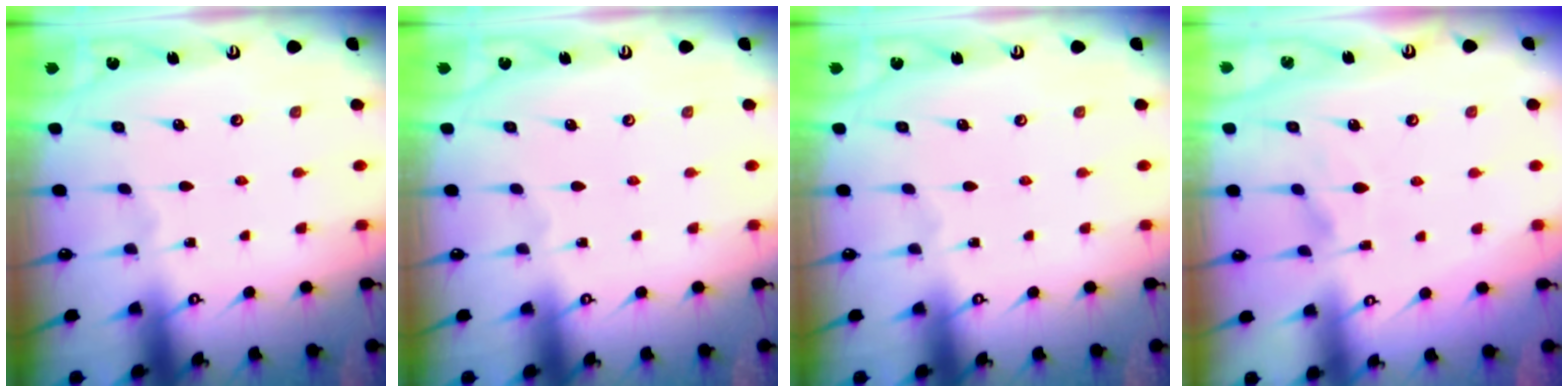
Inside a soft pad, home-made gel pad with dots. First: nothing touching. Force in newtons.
{"total": 0.0}
{"total": 0.0}
{"total": 3.0, "press": 2.8, "slide": 1.2}